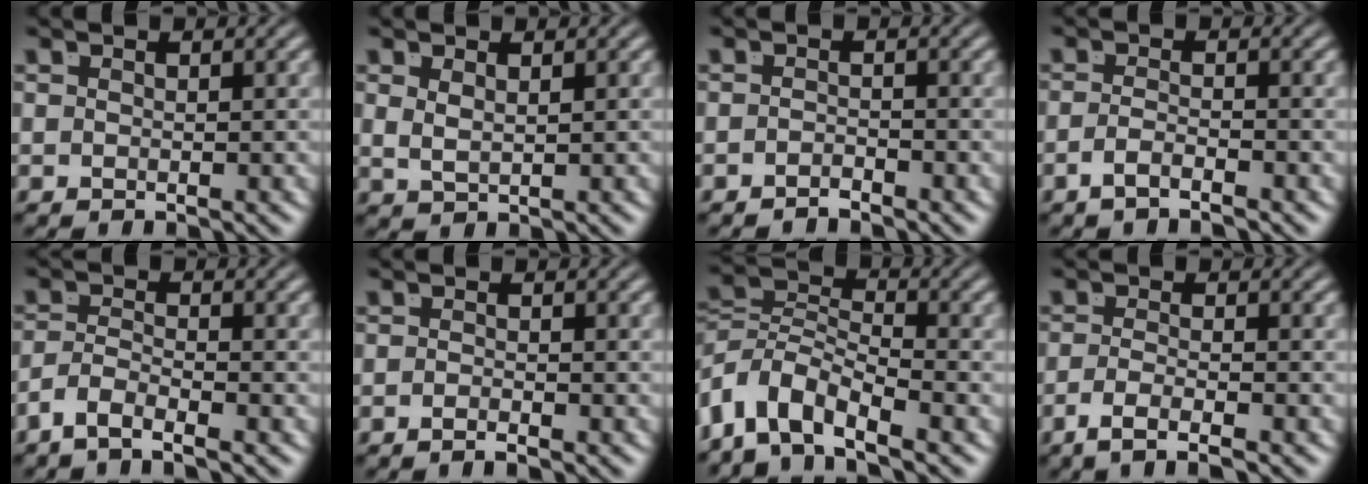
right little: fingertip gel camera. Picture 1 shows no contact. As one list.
[{"total": 1.2, "force": [0.7, 0.2, 0.9], "torque": [-0.025, -0.012, 0.028]}, {"total": 1.6, "force": [-1.4, -0.7, 0.0], "torque": [0.005, -0.007, -0.023]}, {"total": 2.2, "force": [-1.9, -0.6, 0.9], "torque": [-0.017, -0.008, -0.030]}, {"total": 3.0, "force": [-2.5, 0.7, 1.6], "torque": [-0.036, -0.016, -0.040]}, {"total": 1.3, "force": [-1.1, -0.6, 0.4], "torque": [-0.006, -0.002, -0.021]}, {"total": 6.9, "force": [-3.1, 4.7, 4.0], "torque": [-0.104, -0.033, -0.047]}, {"total": 2.9, "force": [-2.3, -0.4, 1.8], "torque": [-0.037, -0.013, -0.033]}]